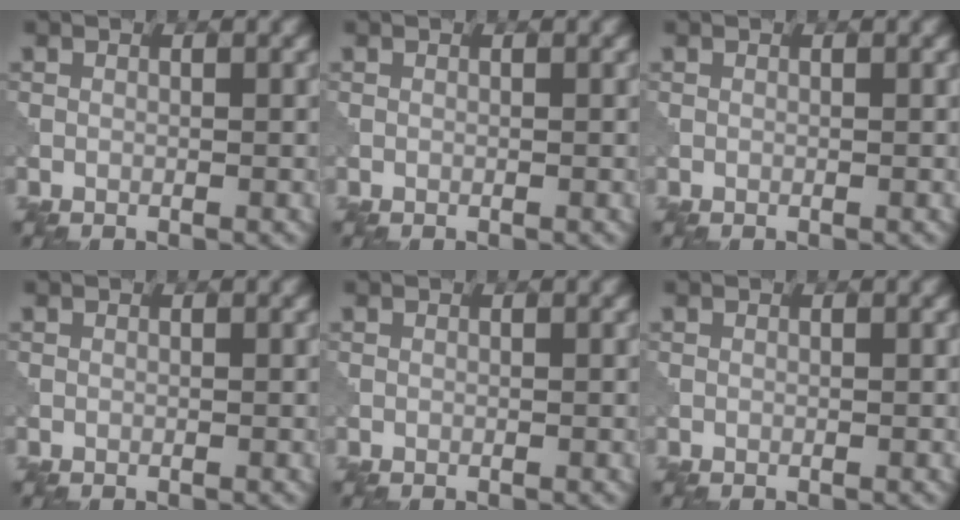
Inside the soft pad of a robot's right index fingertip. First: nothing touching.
{"total": 0.0}
{"total": 0.0}
{"total": 0.0}
{"total": 0.0}
{"total": 0.0}